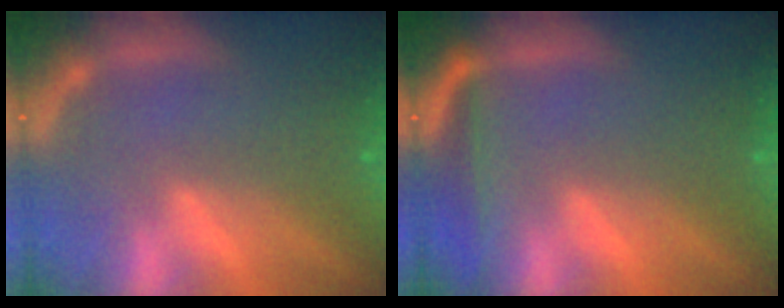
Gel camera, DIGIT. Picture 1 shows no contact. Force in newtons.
{"total": 3.0}